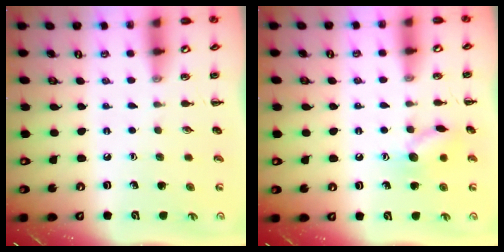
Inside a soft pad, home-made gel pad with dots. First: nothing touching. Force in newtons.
{"total": 9.7, "press": 9.6, "slide": 0.7}